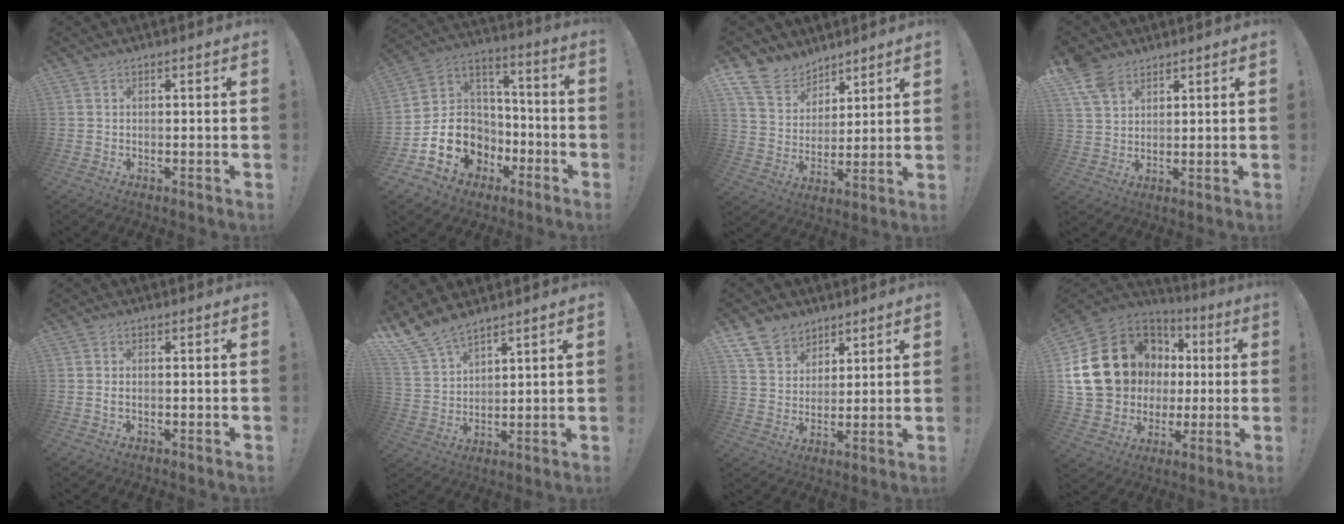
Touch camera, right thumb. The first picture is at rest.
{"total": 16.6, "force": [-6.0, 13.5, 7.5], "torque": [-0.116, 0.031, -0.085]}
{"total": 11.9, "force": [9.2, 7.1, 2.5], "torque": [-0.064, -0.071, 0.182]}
{"total": 7.7, "force": [5.5, 4.3, 3.1], "torque": [-0.055, -0.027, 0.106]}
{"total": 1.2, "force": [0.2, 0.6, 1.0], "torque": [-0.013, -0.002, 0.001]}
{"total": 10.4, "force": [9.0, 4.0, 3.3], "torque": [-0.087, -0.054, 0.177]}
{"total": 10.1, "force": [7.3, 6.6, 2.2], "torque": [-0.047, -0.050, 0.146]}
{"total": 23.4, "force": [6.2, 18.8, 12.4], "torque": [-0.212, -0.021, 0.159]}